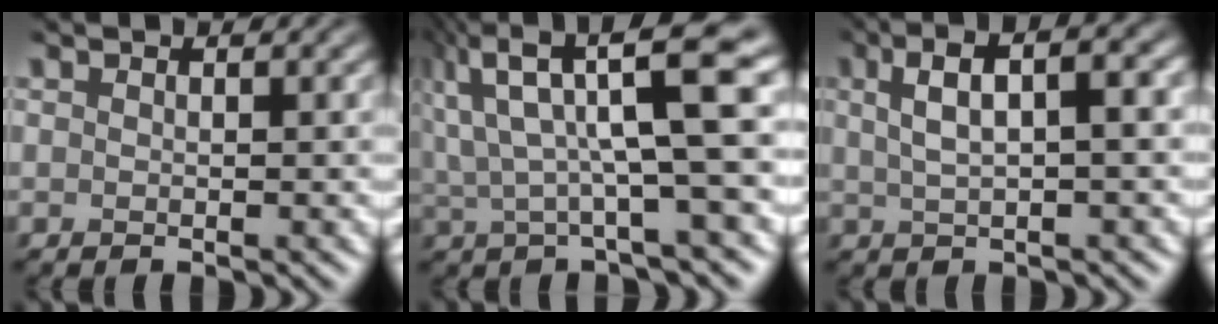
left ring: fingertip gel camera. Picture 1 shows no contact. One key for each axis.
{"total": 8.4, "fx": 1.8, "fy": 1.7, "fz": 8.0, "tx": -0.139, "ty": 0.018, "tz": 0.029}
{"total": 6.4, "fx": 1.3, "fy": 2.2, "fz": 5.8, "tx": -0.082, "ty": 0.020, "tz": 0.015}